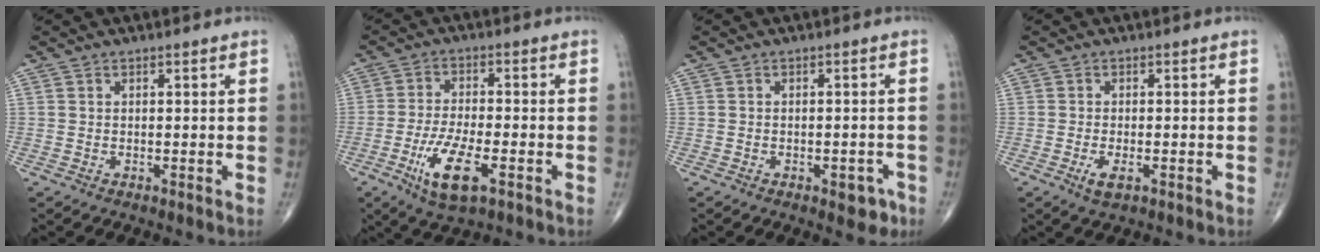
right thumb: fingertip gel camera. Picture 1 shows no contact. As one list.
[{"total": 9.8, "force": [-4.1, 3.2, 8.3], "torque": [-0.165, 0.004, -0.070]}, {"total": 3.6, "force": [-1.9, 1.9, 2.4], "torque": [-0.013, 0.011, -0.021]}, {"total": 2.7, "force": [-1.1, 1.0, 2.3], "torque": [-0.044, -0.003, -0.020]}]